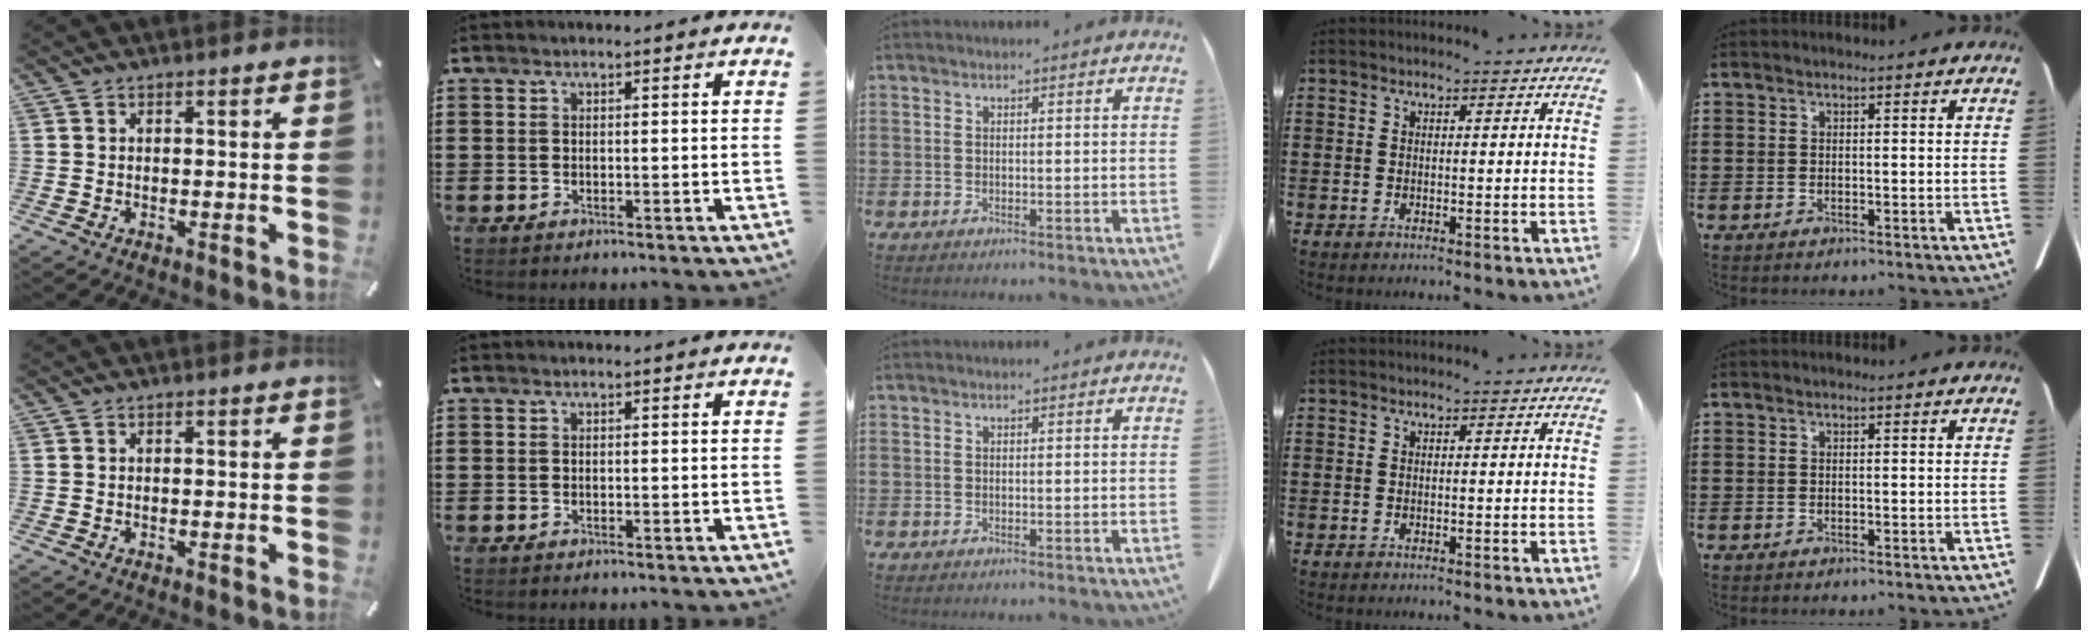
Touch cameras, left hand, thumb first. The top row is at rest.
{}